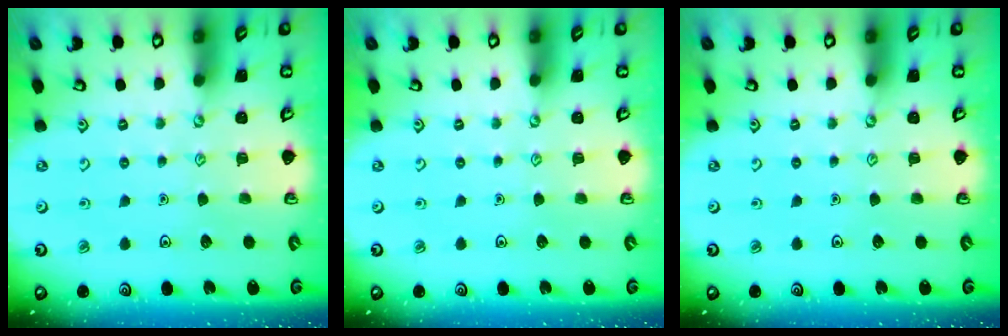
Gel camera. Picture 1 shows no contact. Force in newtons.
{"total": 0.0}
{"total": 0.0}